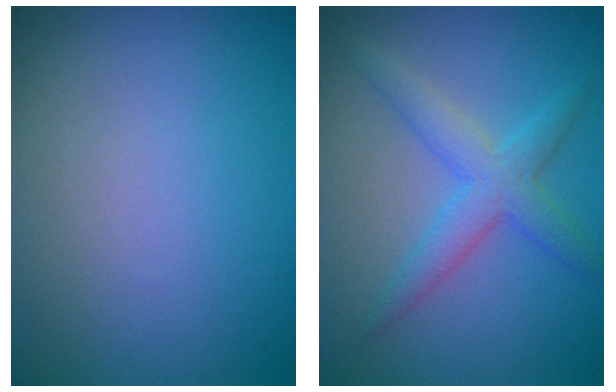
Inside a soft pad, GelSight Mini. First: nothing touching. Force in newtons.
{"total": 3.4, "press": 3.4, "slide": 0.1}